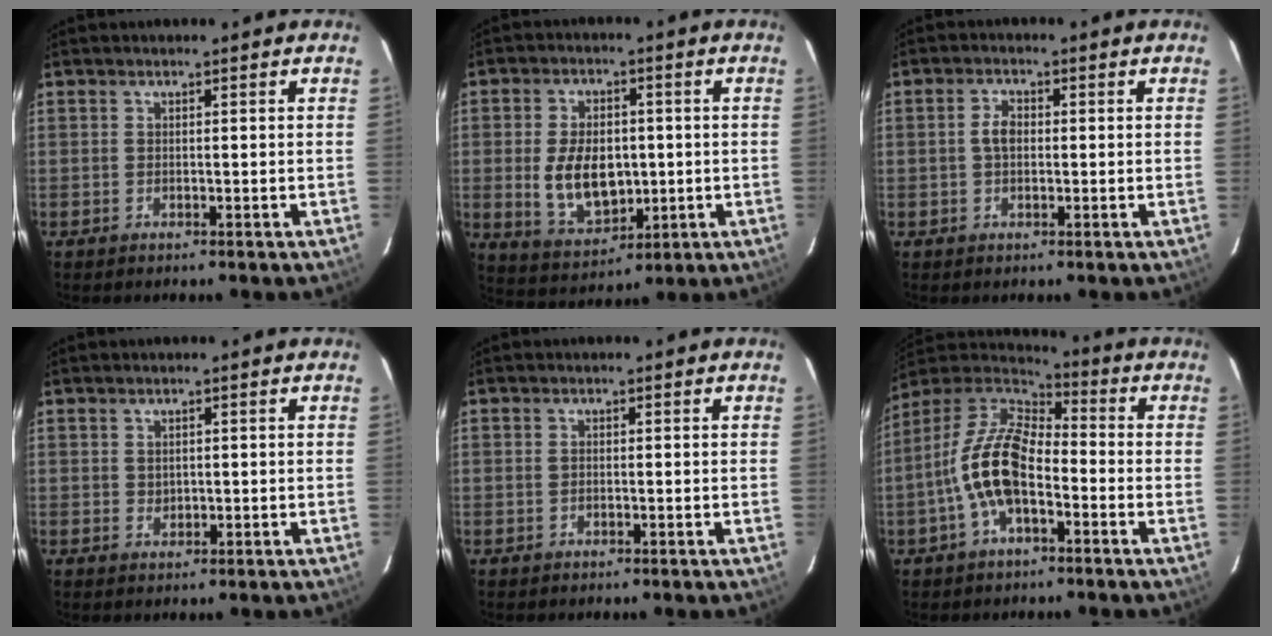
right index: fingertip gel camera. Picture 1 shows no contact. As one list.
[{"total": 11.7, "force": [-0.6, 7.3, 9.1], "torque": [-0.184, -0.001, 0.007]}, {"total": 3.0, "force": [0.0, 2.0, 2.2], "torque": [-0.044, 0.008, 0.001]}, {"total": 1.4, "force": [0.5, 1.3, 0.5], "torque": [-0.005, 0.004, 0.010]}, {"total": 0.7, "force": [-0.1, 0.6, 0.4], "torque": [-0.006, 0.002, -0.002]}, {"total": 14.3, "force": [-4.1, 6.9, 11.8], "torque": [-0.239, 0.009, -0.082]}]